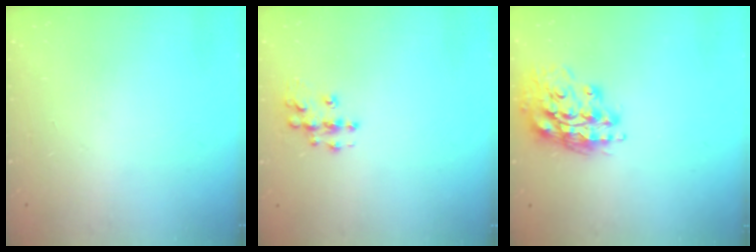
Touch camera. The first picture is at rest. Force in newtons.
{"total": 7.9, "press": 7.9, "slide": 0.3}
{"total": 15.9, "press": 15.7, "slide": 2.2}